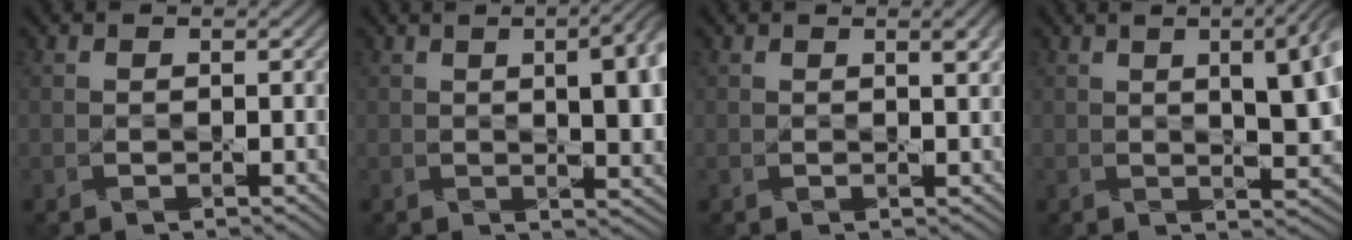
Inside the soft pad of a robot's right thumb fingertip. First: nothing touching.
{"total": 9.5, "force": [1.5, 3.5, 8.7], "torque": [-0.090, 0.015, 0.014]}
{"total": 2.0, "force": [0.9, 0.4, 1.7], "torque": [-0.022, 0.002, 0.015]}
{"total": 9.0, "force": [2.2, 3.2, 8.1], "torque": [-0.095, 0.016, 0.026]}